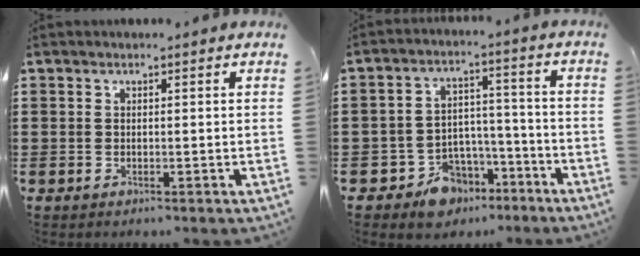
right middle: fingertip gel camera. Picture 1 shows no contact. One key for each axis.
{"total": 7.2, "fx": -5.7, "fy": 4.2, "fz": 0.8, "tx": -0.025, "ty": 0.031, "tz": -0.109}